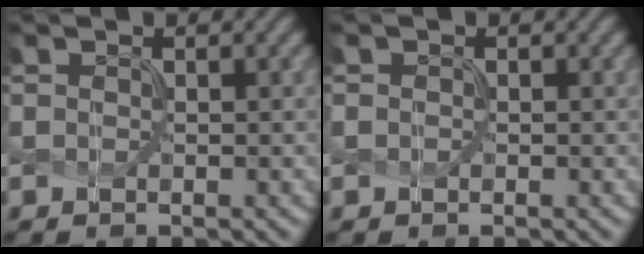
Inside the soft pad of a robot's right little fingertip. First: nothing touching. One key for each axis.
{"total": 0.0}